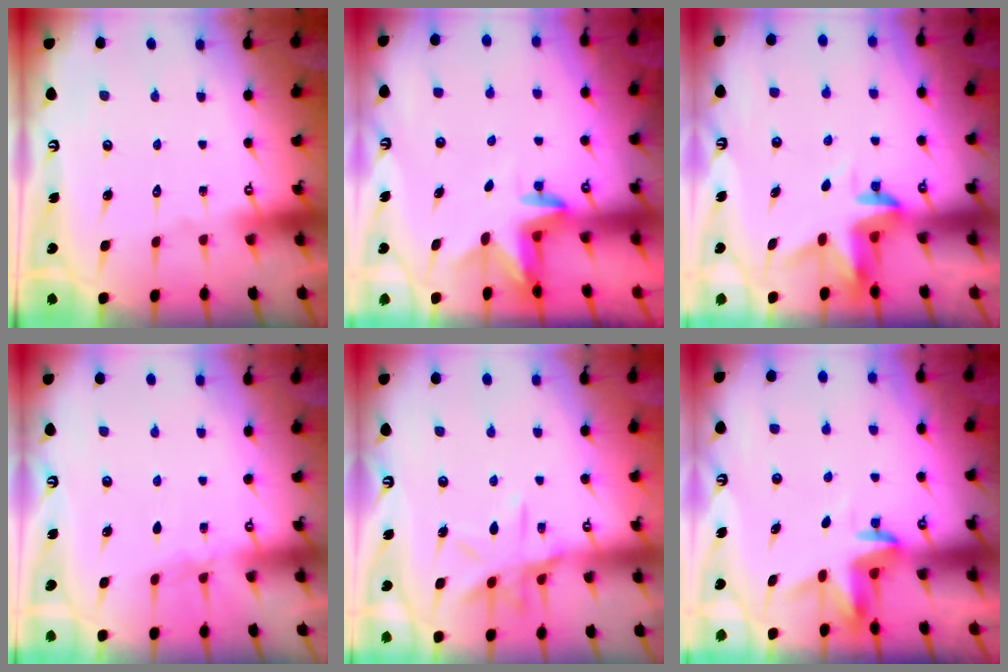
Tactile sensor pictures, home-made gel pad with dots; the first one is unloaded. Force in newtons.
{"total": 2.6, "press": 2.6, "slide": 0.2}
{"total": 3.2, "press": 3.2, "slide": 0.4}
{"total": 2.8, "press": 2.6, "slide": 0.9}
{"total": 11.9, "press": 11.9, "slide": 0.8}
{"total": 3.5, "press": 3.5, "slide": 0.2}